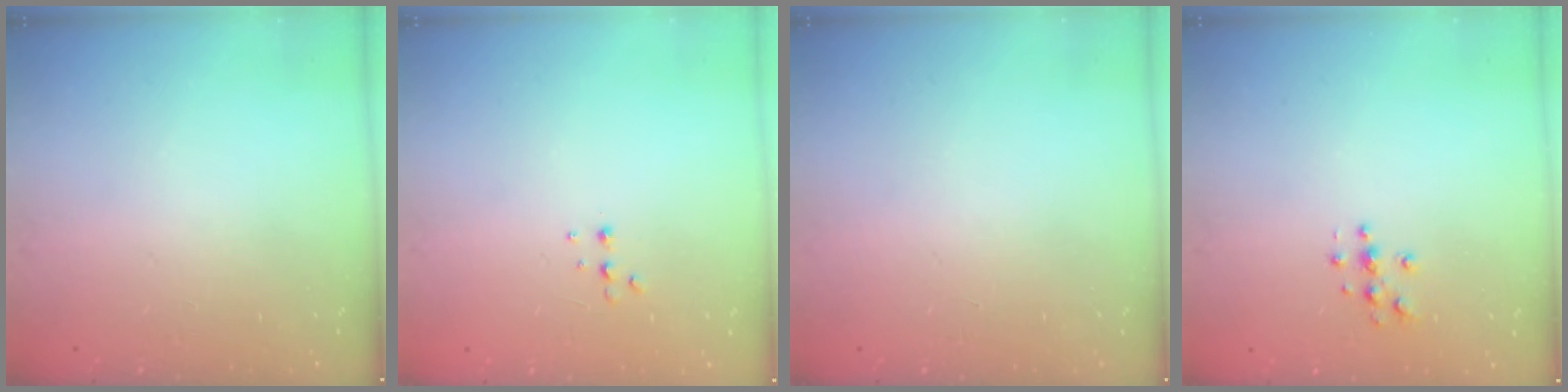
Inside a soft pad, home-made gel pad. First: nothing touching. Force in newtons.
{"total": 4.4, "press": 4.3, "slide": 1.0}
{"total": 0.0}
{"total": 4.6, "press": 4.6, "slide": 0.4}